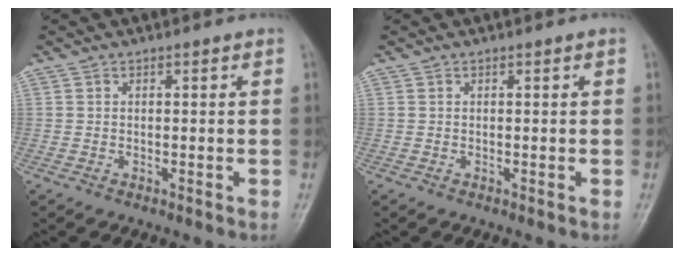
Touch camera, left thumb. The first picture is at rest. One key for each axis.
{"total": 0.0}